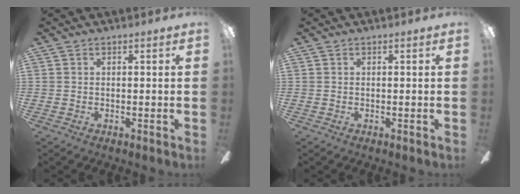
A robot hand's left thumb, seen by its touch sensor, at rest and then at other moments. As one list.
[{"total": 0.0}]